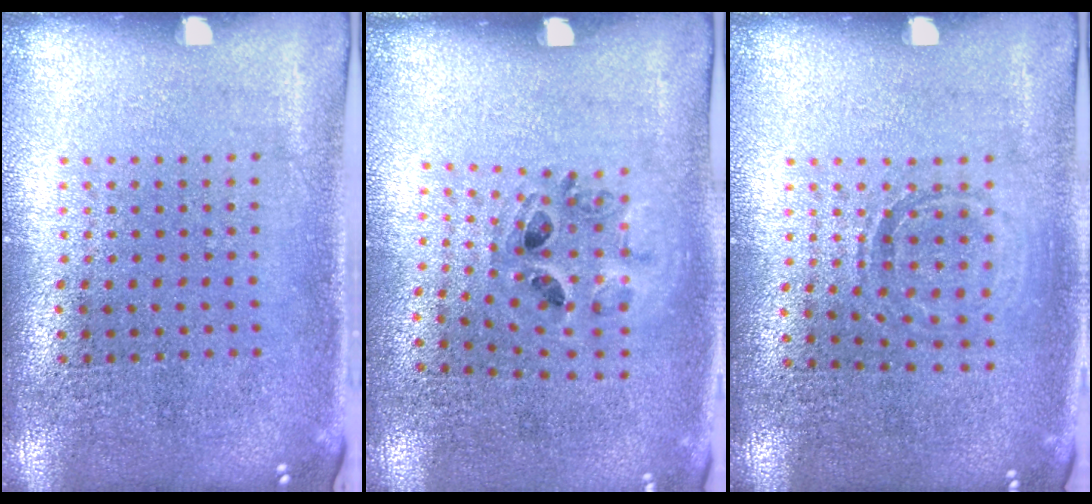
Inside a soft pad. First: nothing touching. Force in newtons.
{"total": 1.0, "press": 0.8, "slide": 0.5}
{"total": 0.8, "press": 0.8, "slide": 0.3}